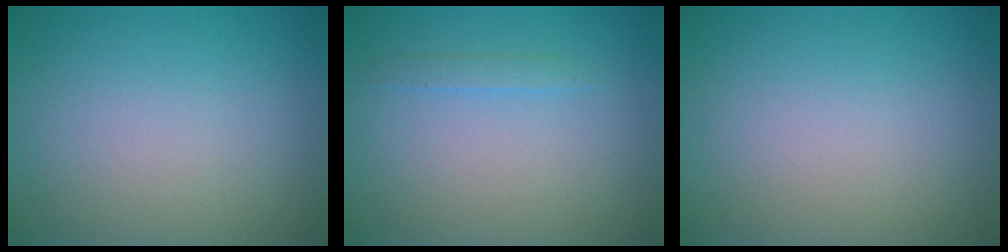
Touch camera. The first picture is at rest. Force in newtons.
{"total": 0.9, "press": 0.9, "slide": 0.1}
{"total": 0.0}